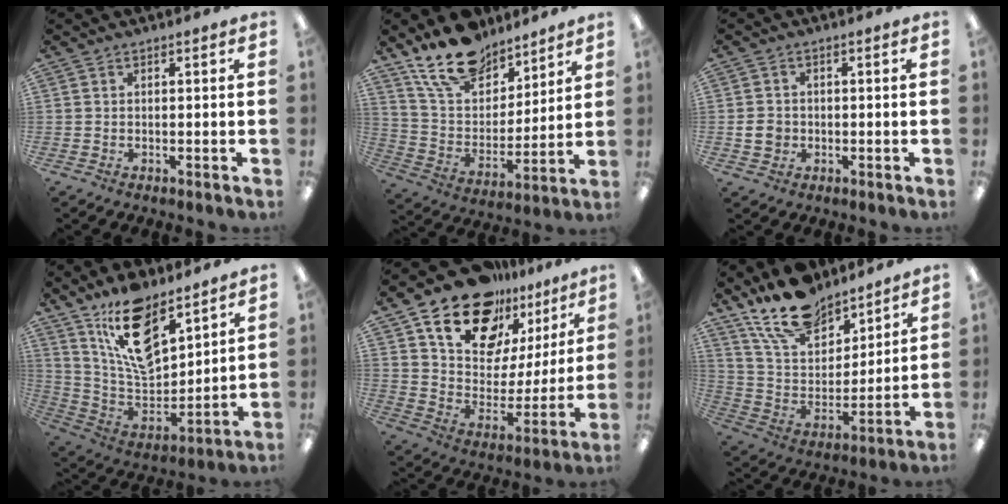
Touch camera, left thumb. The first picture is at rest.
{"total": 17.4, "force": [13.7, 8.7, 6.4], "torque": [-0.123, -0.084, 0.253]}
{"total": 3.9, "force": [-0.5, 3.4, 1.8], "torque": [-0.033, 0.008, -0.009]}
{"total": 17.4, "force": [12.0, 7.9, 9.9], "torque": [-0.177, -0.068, 0.216]}
{"total": 19.6, "force": [14.1, 10.9, 8.1], "torque": [-0.151, -0.094, 0.254]}
{"total": 17.5, "force": [13.9, 8.2, 6.7], "torque": [-0.137, -0.082, 0.259]}